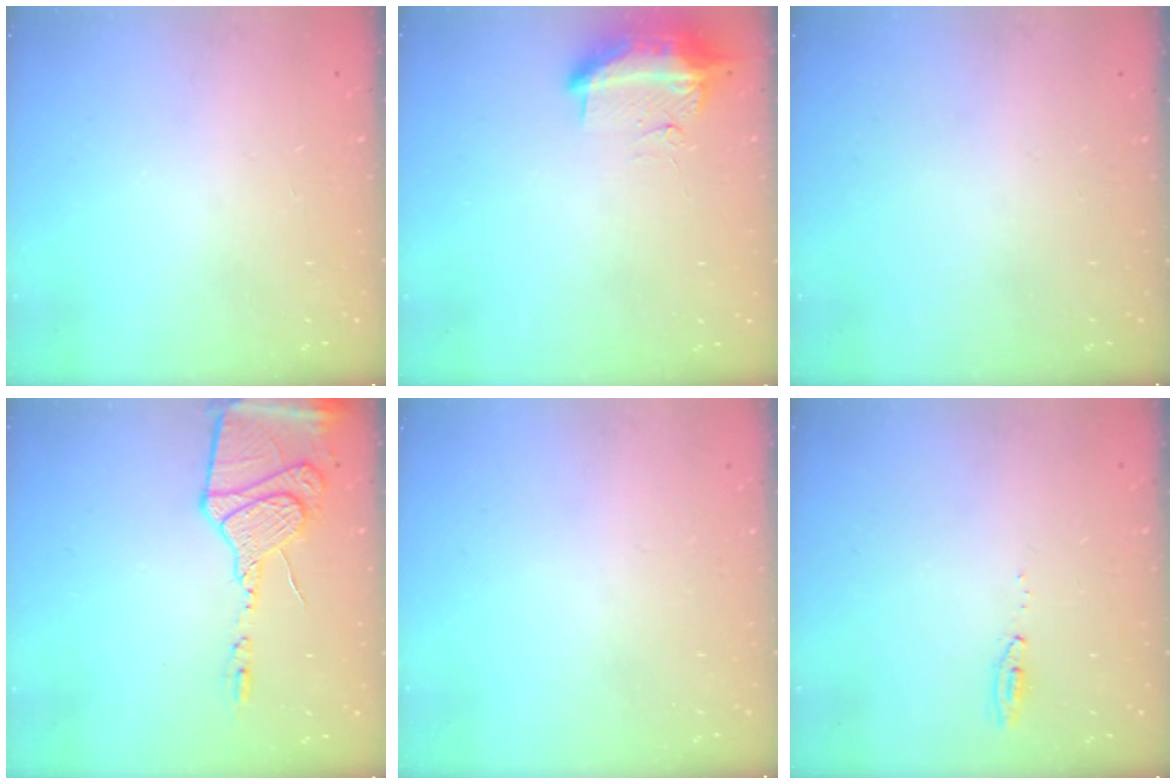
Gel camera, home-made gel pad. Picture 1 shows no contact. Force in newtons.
{"total": 19.1, "press": 13.0, "slide": 14.0}
{"total": 0.0}
{"total": 15.2, "press": 15.1, "slide": 2.1}
{"total": 0.0}
{"total": 11.2, "press": 5.8, "slide": 9.6}